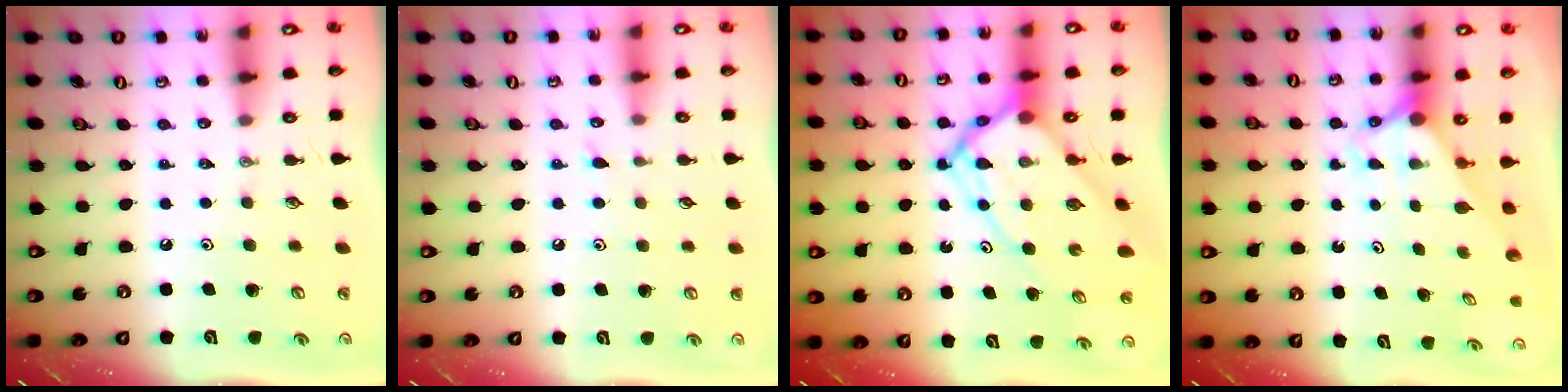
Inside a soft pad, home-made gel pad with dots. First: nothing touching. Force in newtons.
{"total": 7.9, "press": 7.8, "slide": 0.8}
{"total": 12.8, "press": 12.8, "slide": 1.2}
{"total": 2.8, "press": 2.8, "slide": 0.0}